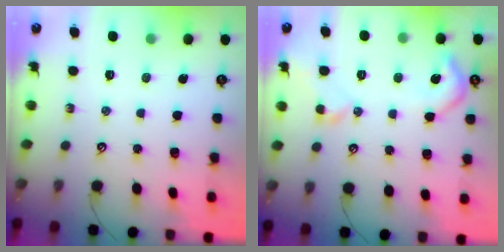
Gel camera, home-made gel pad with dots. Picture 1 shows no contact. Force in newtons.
{"total": 5.8, "press": 5.7, "slide": 1.0}